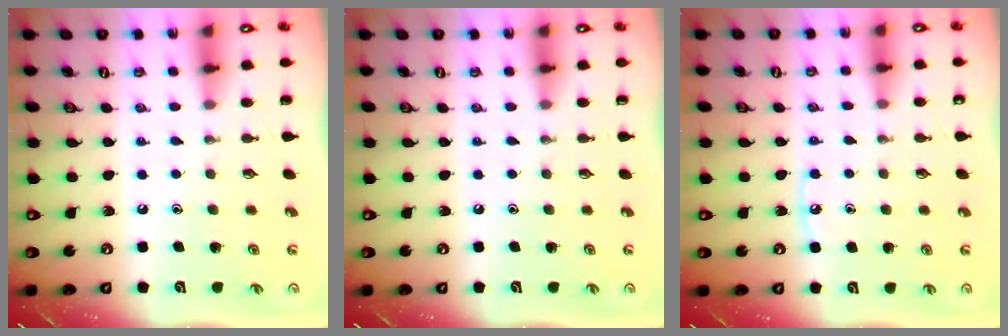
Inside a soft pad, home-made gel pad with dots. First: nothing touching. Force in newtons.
{"total": 0.0}
{"total": 4.1, "press": 4.0, "slide": 0.6}